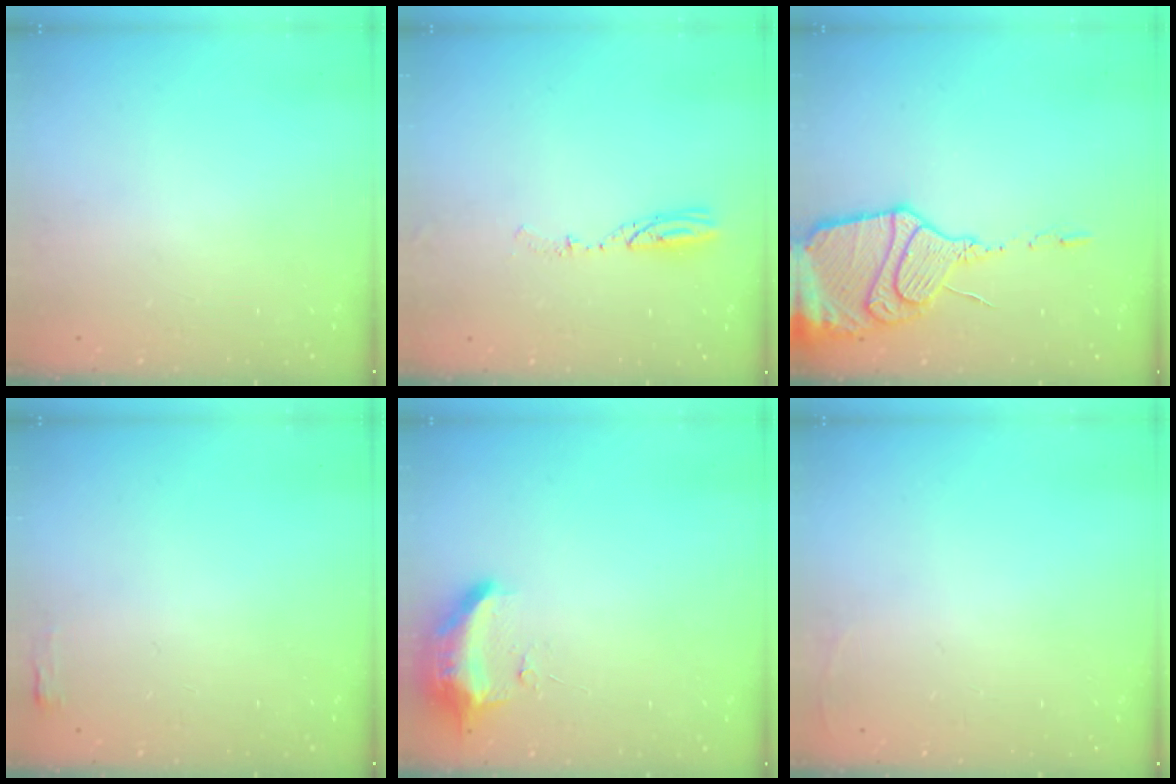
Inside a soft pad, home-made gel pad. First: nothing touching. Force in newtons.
{"total": 4.5, "press": 4.3, "slide": 1.0}
{"total": 19.2, "press": 19.1, "slide": 1.6}
{"total": 2.7, "press": 2.6, "slide": 0.8}
{"total": 9.5, "press": 9.4, "slide": 1.8}
{"total": 2.7, "press": 2.6, "slide": 1.0}